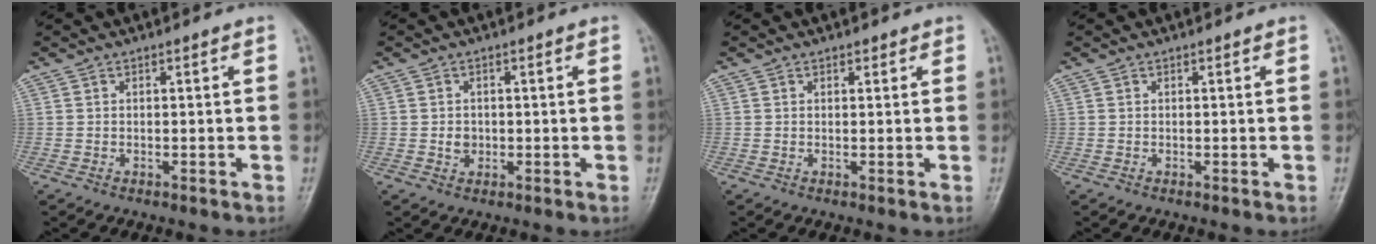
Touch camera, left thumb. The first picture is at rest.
{"total": 2.2, "force": [-0.2, 1.9, 1.1], "torque": [-0.007, 0.003, -0.002]}
{"total": 1.1, "force": [0.7, 0.7, 0.4], "torque": [0.004, -0.004, 0.007]}
{"total": 0.0}